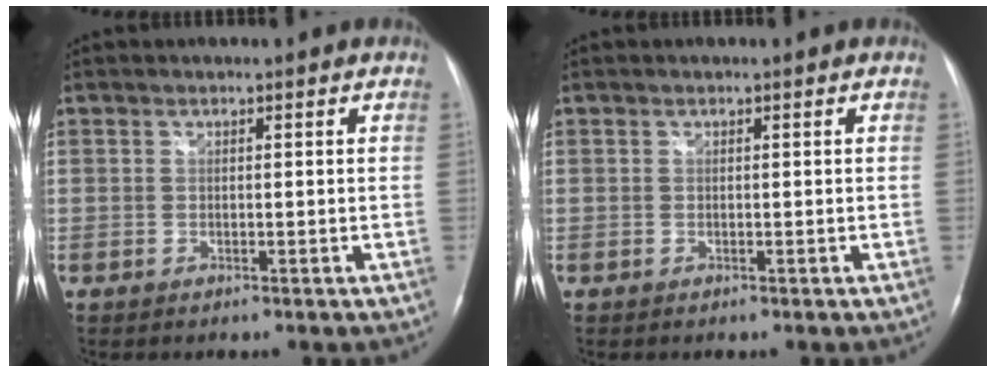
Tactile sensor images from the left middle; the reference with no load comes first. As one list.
[{"total": 0.0}]